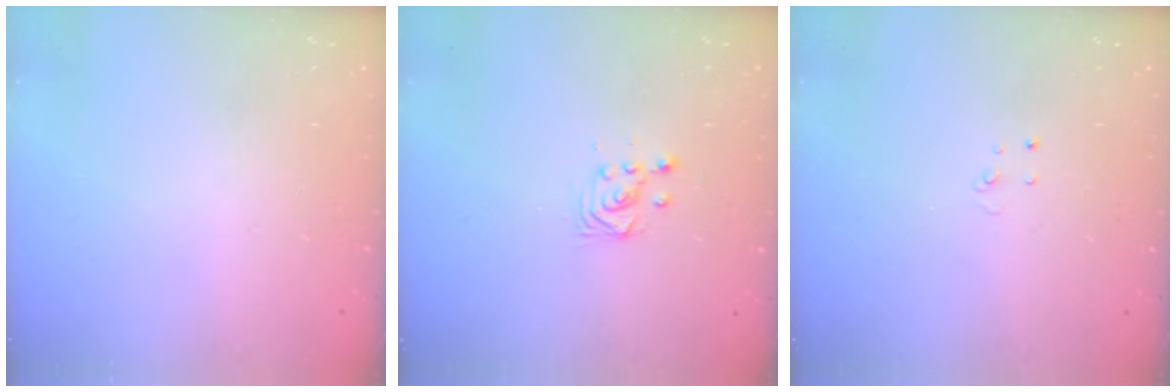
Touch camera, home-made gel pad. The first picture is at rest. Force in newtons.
{"total": 3.6, "press": 3.6, "slide": 0.3}
{"total": 2.6, "press": 2.6, "slide": 0.2}